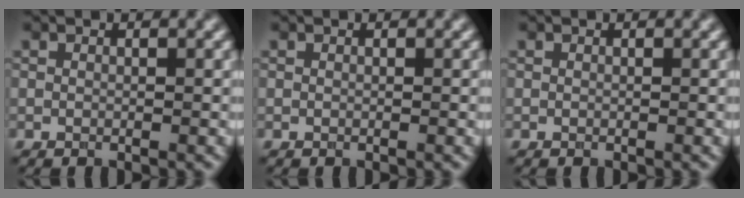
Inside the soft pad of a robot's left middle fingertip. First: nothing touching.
{"total": 0.0}
{"total": 0.0}